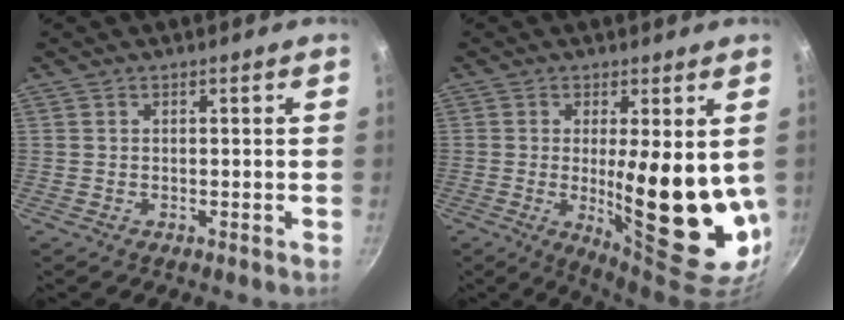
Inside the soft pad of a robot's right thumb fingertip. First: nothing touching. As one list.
[{"total": 16.5, "force": [0.1, 5.0, 15.8], "torque": [-0.211, -0.033, 0.015]}]